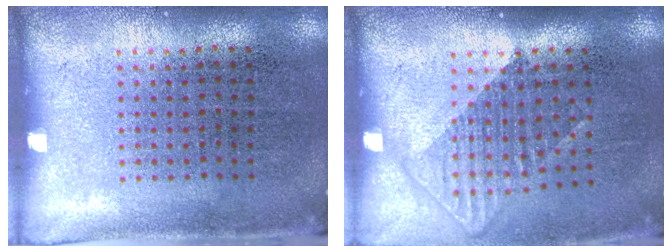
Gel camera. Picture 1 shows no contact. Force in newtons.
{"total": 1.2, "press": 1.0, "slide": 0.8}